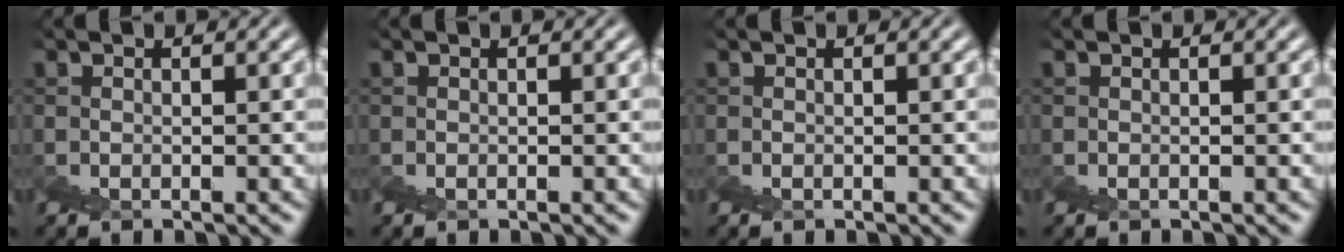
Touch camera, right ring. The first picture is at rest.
{"total": 0.0}
{"total": 0.0}
{"total": 0.0}